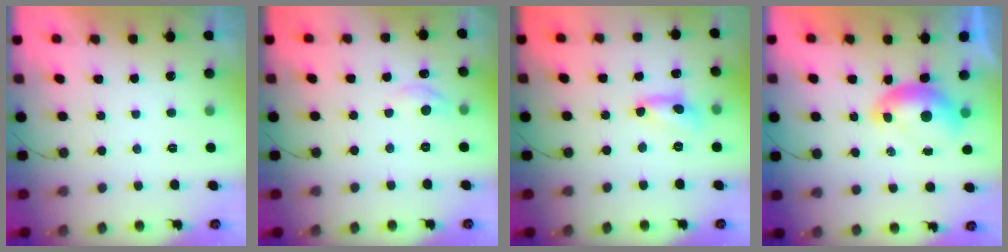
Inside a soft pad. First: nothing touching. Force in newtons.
{"total": 5.0, "press": 4.9, "slide": 0.7}
{"total": 6.0, "press": 6.0, "slide": 0.4}
{"total": 7.2, "press": 7.2, "slide": 0.8}